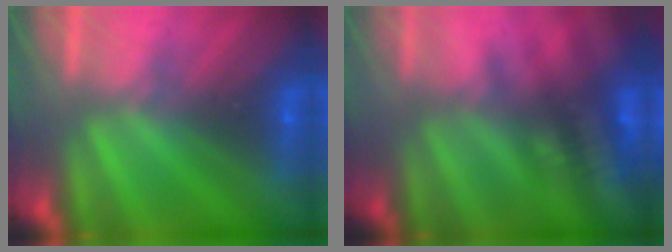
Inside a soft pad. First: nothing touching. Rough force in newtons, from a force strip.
{"total": 2.8}